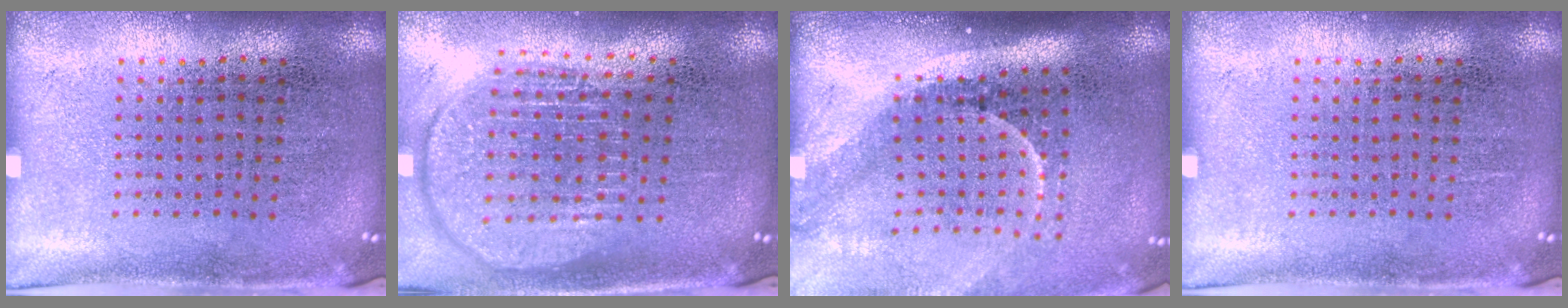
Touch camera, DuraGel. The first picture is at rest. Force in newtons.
{"total": 1.9, "press": 1.6, "slide": 1.0}
{"total": 2.2, "press": 1.4, "slide": 1.6}
{"total": 0.0}